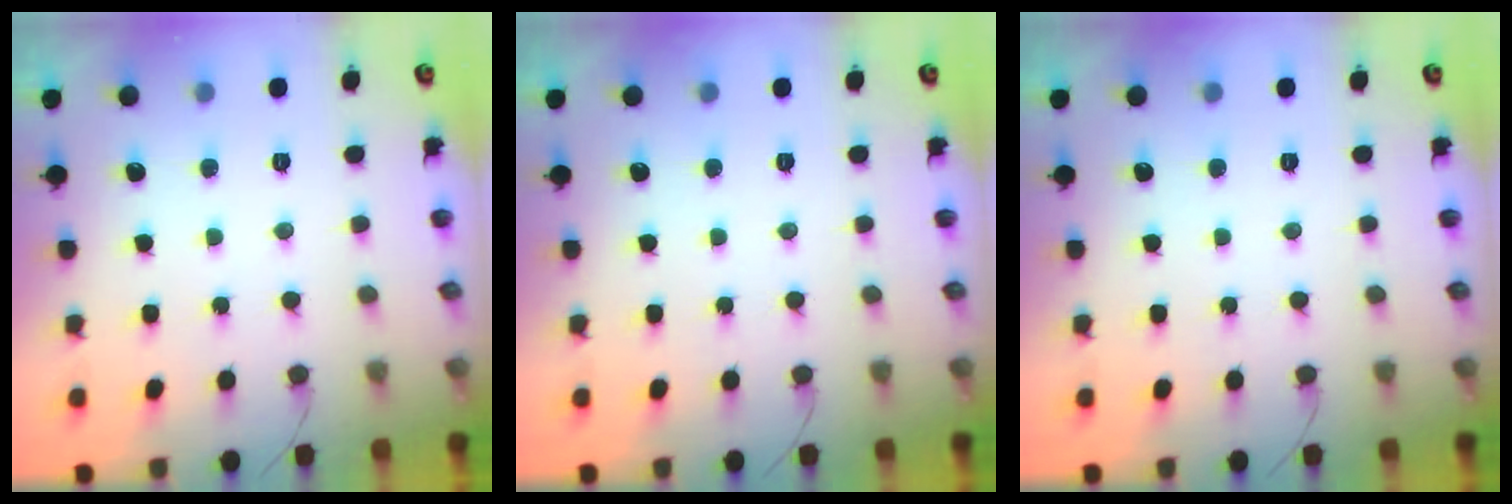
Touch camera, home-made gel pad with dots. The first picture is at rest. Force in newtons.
{"total": 0.0}
{"total": 0.0}